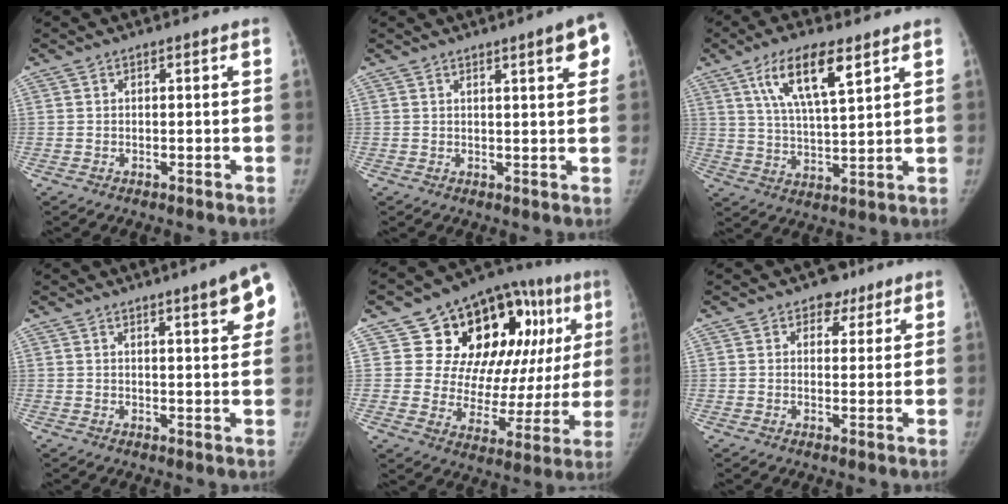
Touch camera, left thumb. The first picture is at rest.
{"total": 5.9, "force": [2.9, 1.0, 5.0], "torque": [-0.053, -0.009, 0.034]}
{"total": 12.2, "force": [6.4, 3.7, 9.7], "torque": [-0.166, -0.023, 0.121]}
{"total": 7.7, "force": [3.9, 1.4, 6.5], "torque": [-0.067, -0.012, 0.045]}
{"total": 24.7, "force": [9.5, 14.6, 17.5], "torque": [-0.184, 0.006, 0.144]}
{"total": 4.0, "force": [2.6, 2.9, 1.0], "torque": [0.011, -0.012, 0.035]}